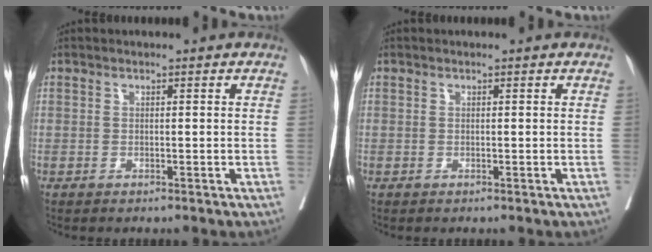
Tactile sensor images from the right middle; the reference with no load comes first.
{"total": 0.0}